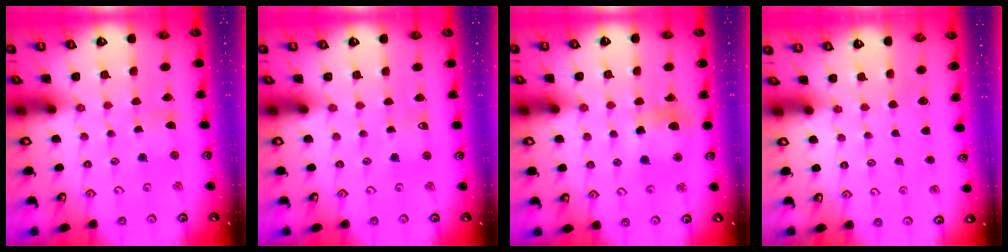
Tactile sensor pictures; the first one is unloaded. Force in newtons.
{"total": 0.0}
{"total": 10.8, "press": 10.8, "slide": 1.3}
{"total": 0.0}